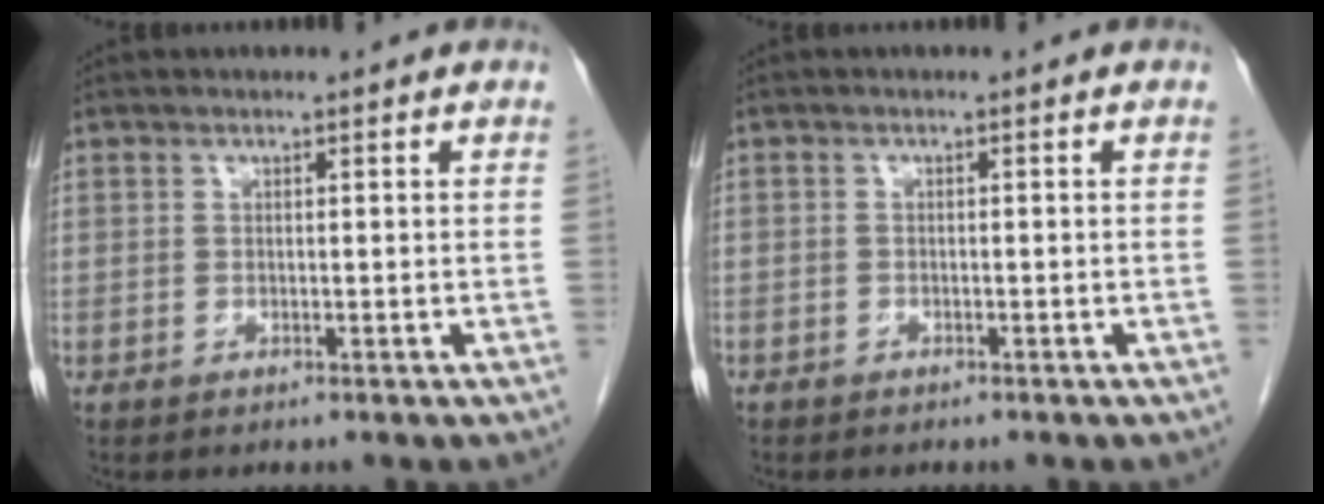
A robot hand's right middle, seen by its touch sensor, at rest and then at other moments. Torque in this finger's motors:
{"motor_torque": [1.02, -1.12, -0.10, -0.21]}